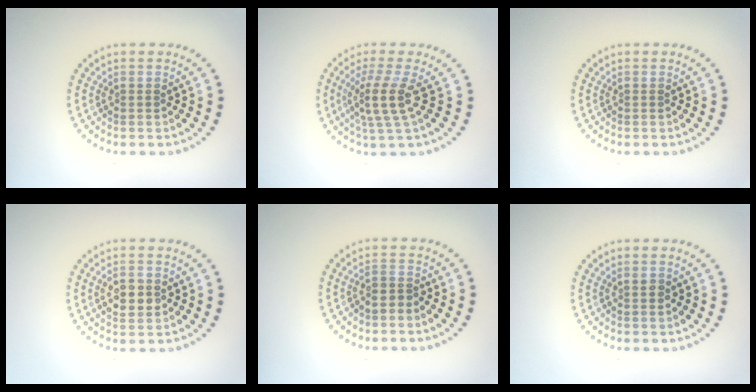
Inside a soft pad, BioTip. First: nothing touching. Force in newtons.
{"total": 3.4, "press": 2.4, "slide": 2.4}
{"total": 0.0}
{"total": 2.5, "press": 2.5, "slide": 0.2}
{"total": 1.2, "press": 0.9, "slide": 0.8}
{"total": 0.7, "press": 0.7, "slide": 0.1}